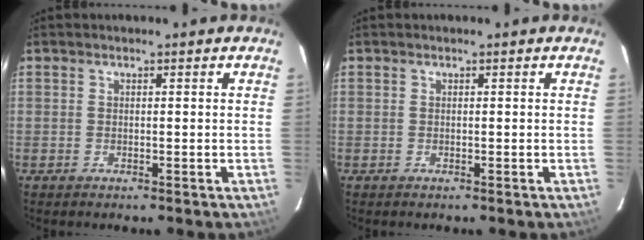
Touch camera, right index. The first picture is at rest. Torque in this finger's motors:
{"motor_torque": [0.00, 0.00, -0.01, 0.00]}